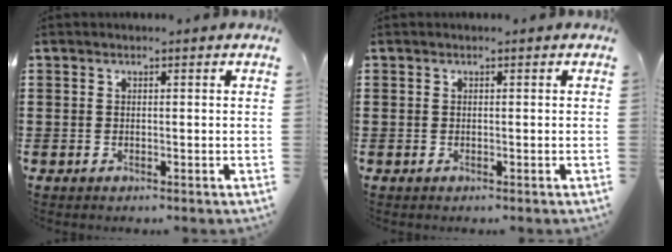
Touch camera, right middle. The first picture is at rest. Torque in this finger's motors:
{"motor_torque": [-0.04, -0.05, 0.00, -0.01]}